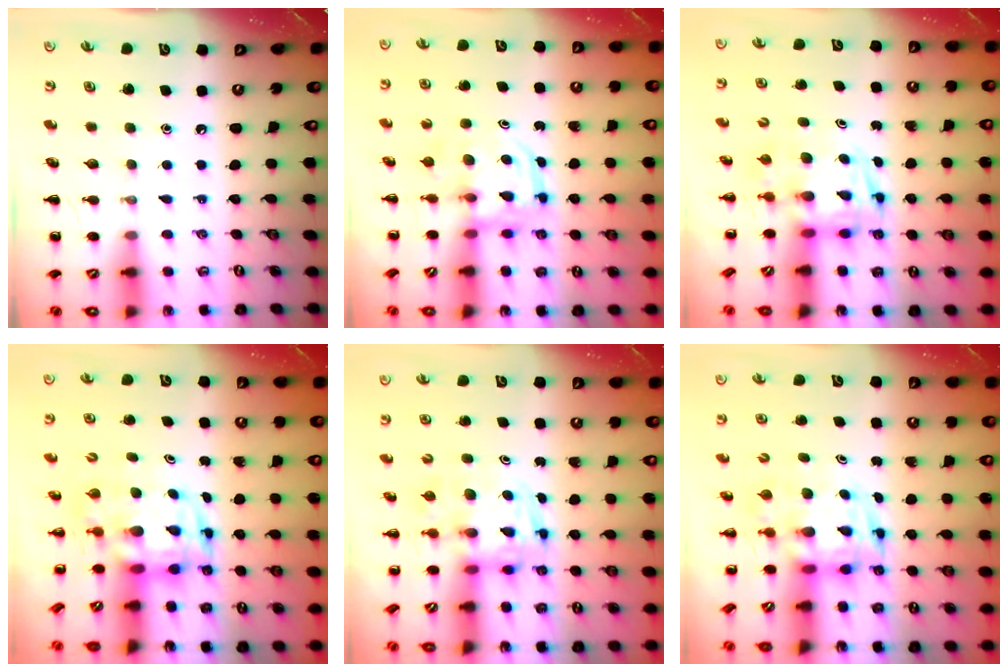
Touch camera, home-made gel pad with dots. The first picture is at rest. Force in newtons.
{"total": 3.1, "press": 3.1, "slide": 0.3}
{"total": 2.7, "press": 2.7, "slide": 0.5}
{"total": 3.1, "press": 3.1, "slide": 0.6}
{"total": 3.3, "press": 3.3, "slide": 0.6}
{"total": 3.7, "press": 3.7, "slide": 0.7}